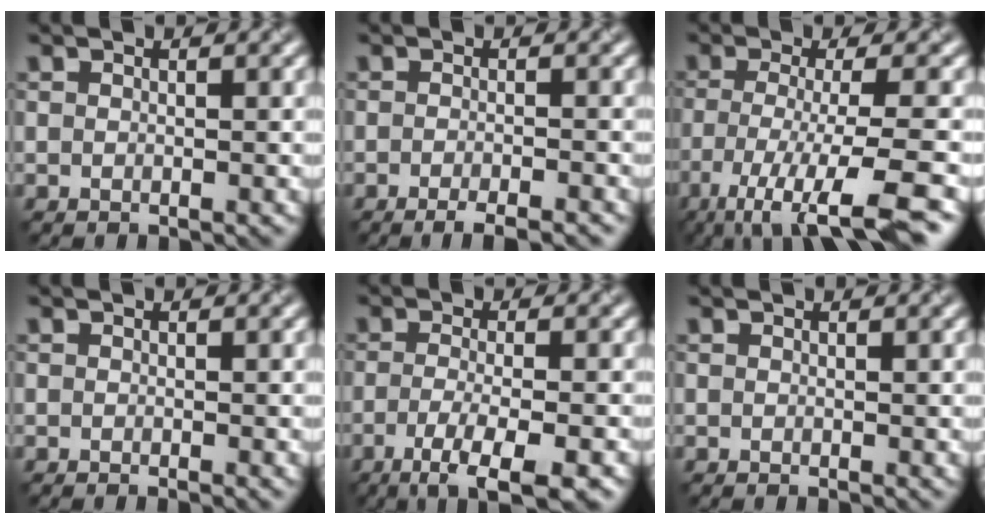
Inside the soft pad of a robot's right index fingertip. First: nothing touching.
{"total": 2.9, "force": [-2.0, 0.5, 2.1], "torque": [-0.025, -0.002, -0.036]}
{"total": 8.6, "force": [-4.7, 2.0, 6.9], "torque": [-0.107, -0.015, -0.082]}
{"total": 1.0, "force": [-0.1, 0.2, 1.0], "torque": [-0.010, -0.002, -0.004]}
{"total": 5.6, "force": [-2.6, 1.3, 4.7], "torque": [-0.079, -0.005, -0.052]}
{"total": 0.9, "force": [0.6, 0.1, 0.6], "torque": [-0.006, 0.000, 0.010]}